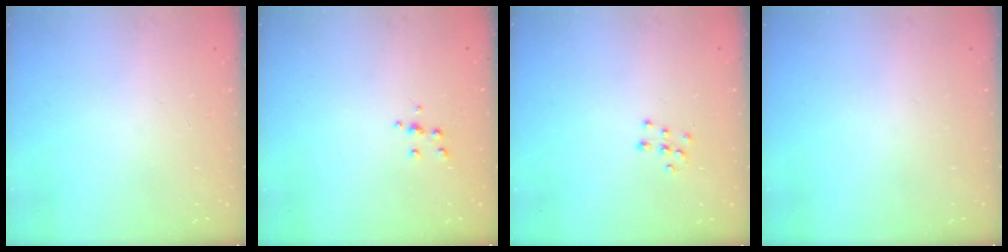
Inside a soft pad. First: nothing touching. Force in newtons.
{"total": 4.3, "press": 4.3, "slide": 0.5}
{"total": 6.2, "press": 6.1, "slide": 0.9}
{"total": 0.0}